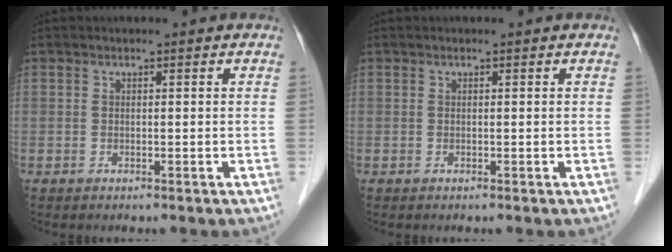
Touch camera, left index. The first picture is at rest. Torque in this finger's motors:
{"motor_torque": [-0.05, 0.10, -0.01, -0.01]}